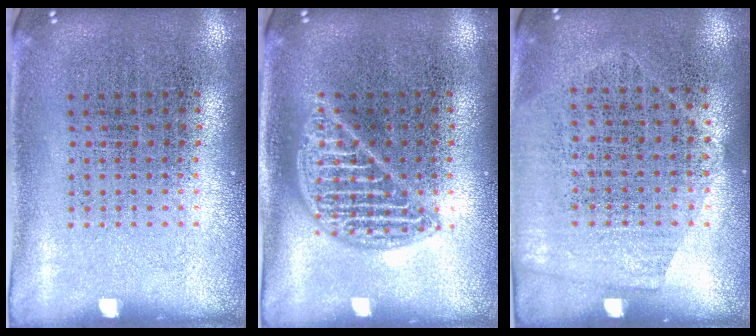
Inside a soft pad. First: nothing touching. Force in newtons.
{"total": 1.9, "press": 1.9, "slide": 0.3}
{"total": 1.4, "press": 1.2, "slide": 0.7}